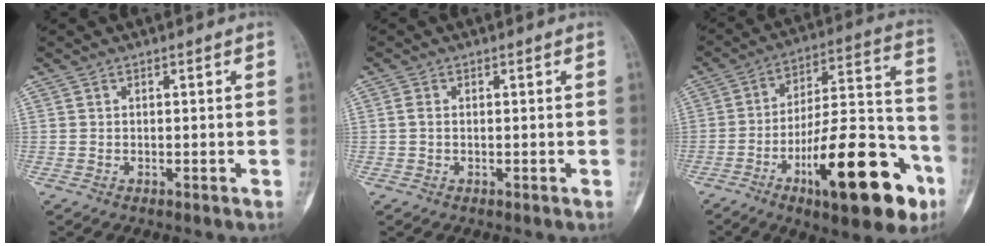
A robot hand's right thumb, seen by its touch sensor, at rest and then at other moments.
{"total": 1.3, "force": [0.1, 0.9, 1.0], "torque": [-0.020, 0.001, -0.001]}
{"total": 25.6, "force": [-11.5, 8.6, 21.2], "torque": [-0.292, 0.069, -0.170]}